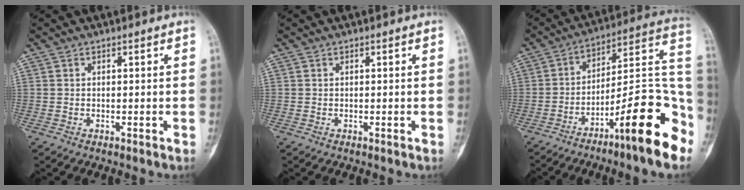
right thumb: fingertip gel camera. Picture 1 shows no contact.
{"total": 0.0}
{"total": 19.9, "force": [-10.1, 3.6, 16.8], "torque": [-0.222, 0.075, -0.155]}